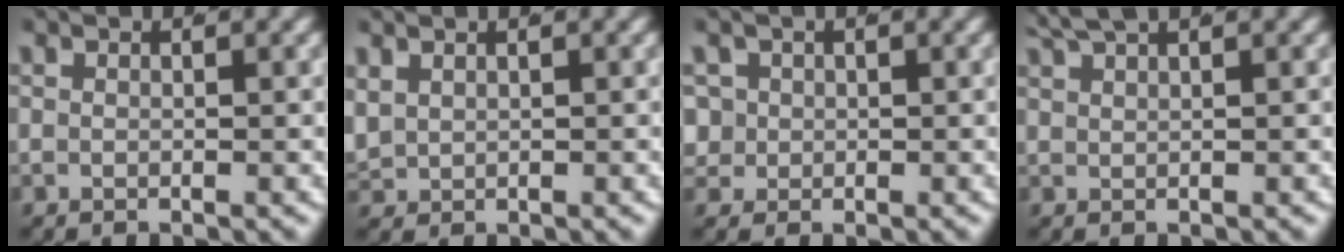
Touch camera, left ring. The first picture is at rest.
{"total": 1.9, "force": [0.7, 1.5, 0.8], "torque": [-0.032, -0.006, 0.025]}
{"total": 3.7, "force": [0.3, 3.5, 1.3], "torque": [-0.042, -0.016, 0.013]}
{"total": 2.5, "force": [2.3, -0.1, 1.1], "torque": [-0.014, 0.005, 0.043]}